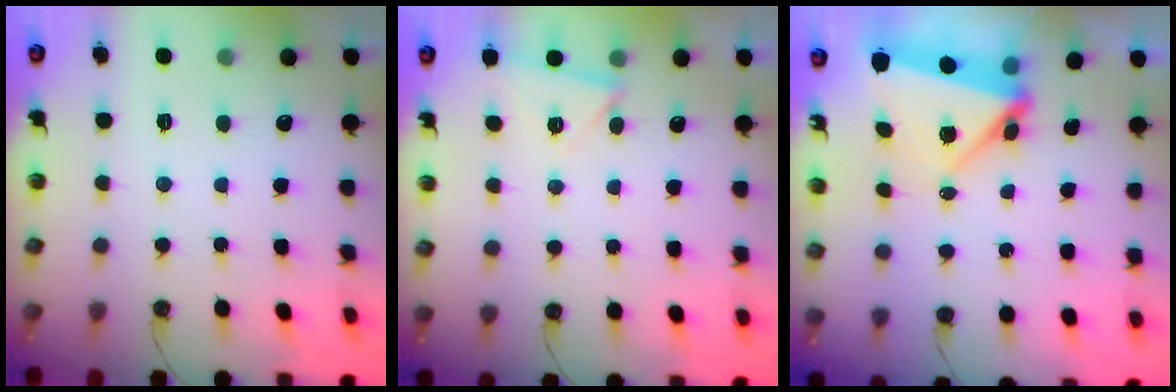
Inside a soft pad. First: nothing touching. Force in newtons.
{"total": 3.4, "press": 3.3, "slide": 0.8}
{"total": 5.4, "press": 5.4, "slide": 0.5}